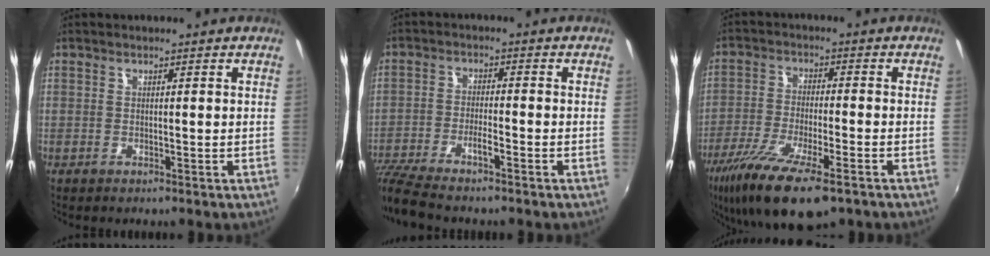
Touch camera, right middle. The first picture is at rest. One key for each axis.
{"total": 9.0, "fx": -7.2, "fy": 0.5, "fz": 5.3, "tx": -0.120, "ty": -0.025, "tz": -0.130}
{"total": 15.4, "fx": -10.1, "fy": 3.8, "fz": 11.1, "tx": -0.225, "ty": -0.052, "tz": -0.182}